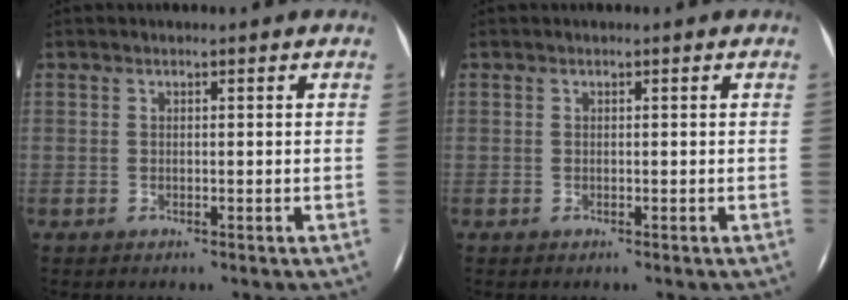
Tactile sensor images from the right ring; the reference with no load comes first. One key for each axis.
{"total": 0.0}